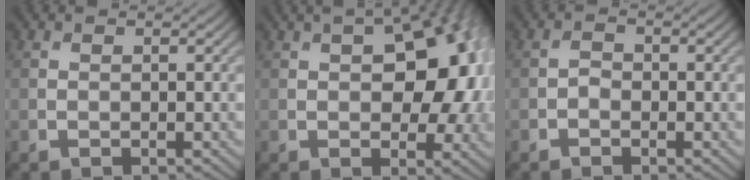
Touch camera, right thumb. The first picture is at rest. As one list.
[{"total": 13.3, "force": [1.7, 7.4, 11.0], "torque": [-0.144, 0.009, 0.022]}, {"total": 1.1, "force": [-0.6, 0.7, 0.5], "torque": [-0.010, 0.003, -0.016]}]